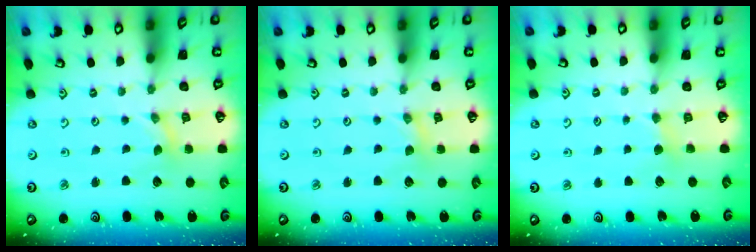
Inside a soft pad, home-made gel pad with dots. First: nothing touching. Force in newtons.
{"total": 0.6, "press": 0.6, "slide": 0.2}
{"total": 2.8, "press": 2.7, "slide": 0.4}